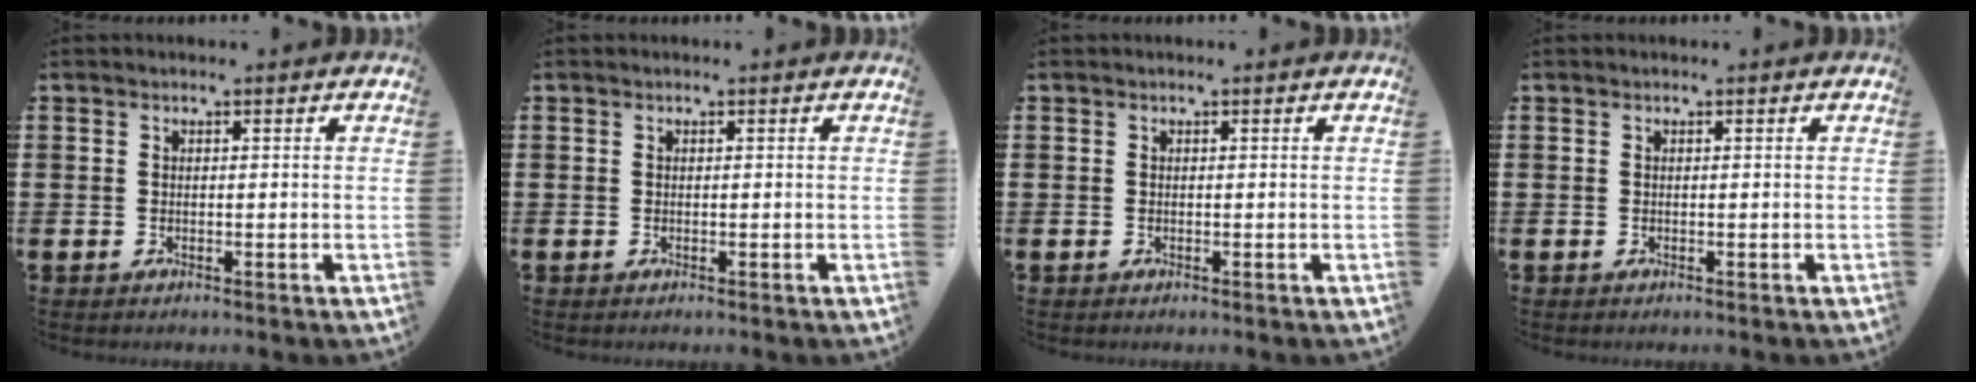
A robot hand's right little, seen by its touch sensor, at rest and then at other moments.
{"total": 0.0}
{"total": 0.0}
{"total": 0.0}